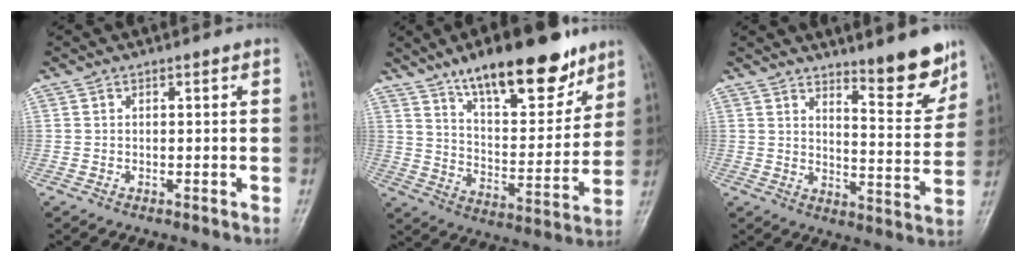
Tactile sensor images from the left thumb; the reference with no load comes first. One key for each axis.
{"total": 20.3, "fx": 13.9, "fy": 7.4, "fz": 12.9, "tx": -0.151, "ty": -0.070, "tz": 0.225}
{"total": 9.7, "fx": 7.5, "fy": 1.9, "fz": 6.0, "tx": -0.062, "ty": -0.067, "tz": 0.115}